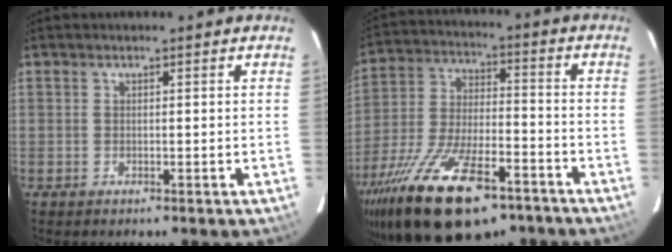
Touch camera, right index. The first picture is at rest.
{"total": 24.7, "force": [-15.8, 9.9, 16.2], "torque": [-0.319, -0.039, -0.256]}